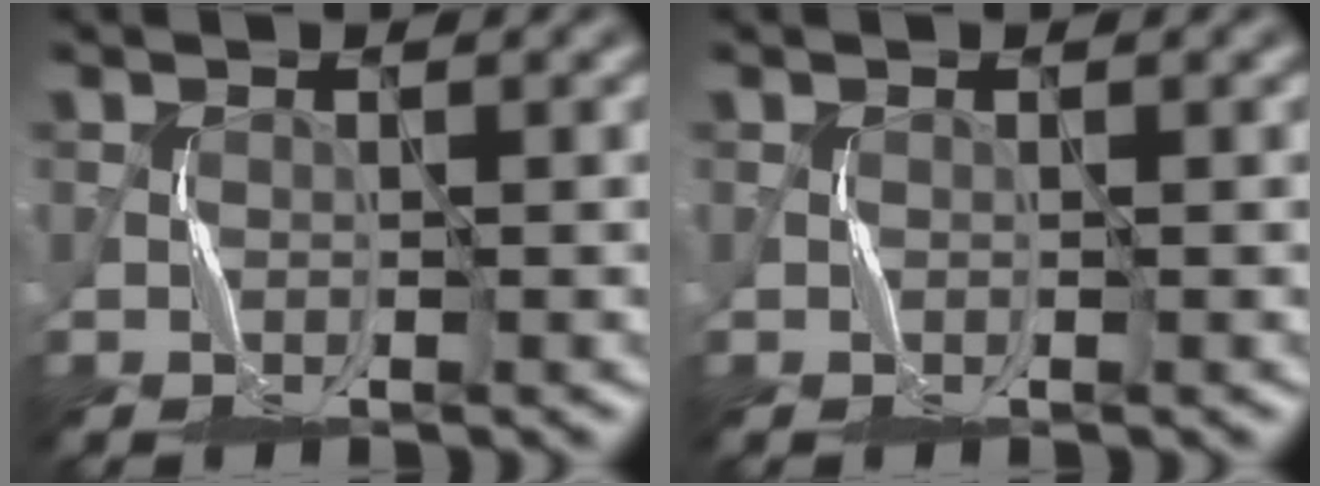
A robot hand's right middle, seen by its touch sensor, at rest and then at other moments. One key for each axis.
{"total": 0.0}